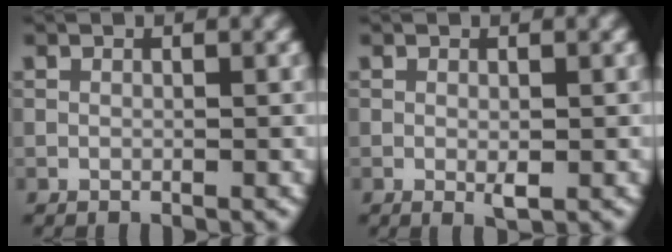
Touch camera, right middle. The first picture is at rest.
{"total": 1.2, "force": [-0.1, 0.3, 1.1], "torque": [-0.018, -0.002, 0.000]}